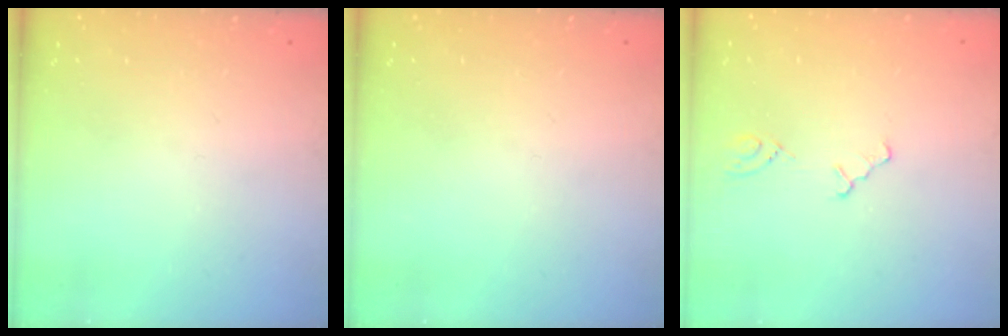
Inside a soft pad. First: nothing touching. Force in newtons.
{"total": 0.0}
{"total": 2.2, "press": 2.2, "slide": 0.4}